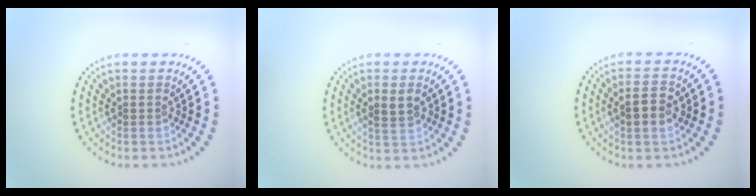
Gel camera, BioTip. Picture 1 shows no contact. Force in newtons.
{"total": 2.1, "press": 2.0, "slide": 0.3}
{"total": 2.8, "press": 2.8, "slide": 0.3}